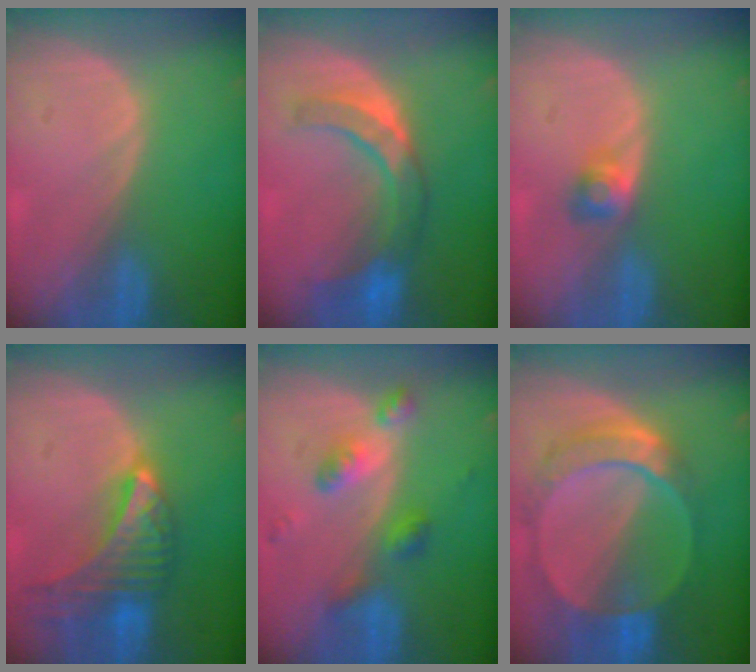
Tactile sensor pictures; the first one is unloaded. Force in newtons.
{"total": 7.6, "press": 7.5, "slide": 1.3}
{"total": 2.6, "press": 2.4, "slide": 1.0}
{"total": 9.4, "press": 8.4, "slide": 4.3}
{"total": 6.1, "press": 5.4, "slide": 2.9}
{"total": 9.5, "press": 8.2, "slide": 4.8}